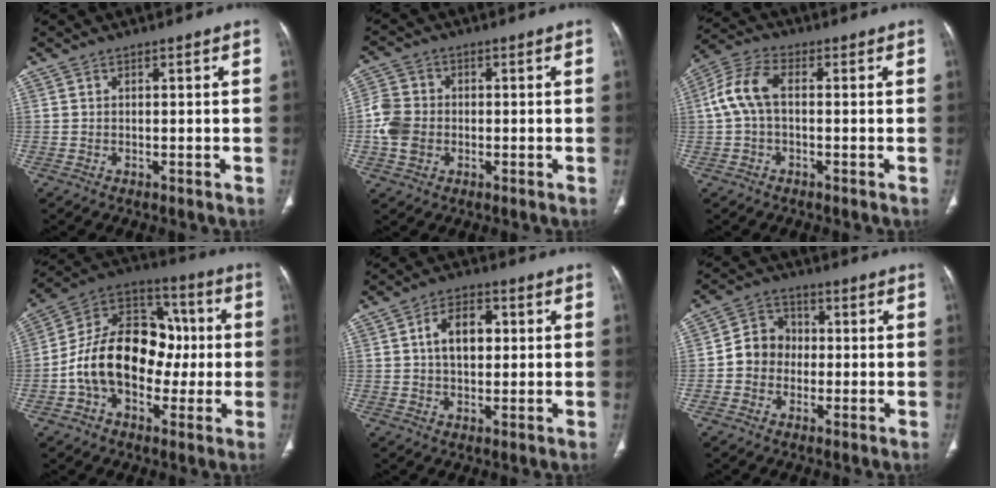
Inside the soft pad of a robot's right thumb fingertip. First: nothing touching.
{"total": 6.7, "force": [-1.2, 5.6, 3.5], "torque": [-0.066, 0.010, -0.026]}
{"total": 7.6, "force": [0.2, 4.2, 6.3], "torque": [-0.139, 0.025, -0.001]}
{"total": 20.2, "force": [-1.9, 14.2, 14.3], "torque": [-0.216, 0.049, -0.032]}
{"total": 7.8, "force": [1.3, 5.0, 5.9], "torque": [-0.081, 0.009, 0.017]}
{"total": 7.2, "force": [-0.7, 6.4, 3.1], "torque": [-0.027, 0.024, -0.025]}